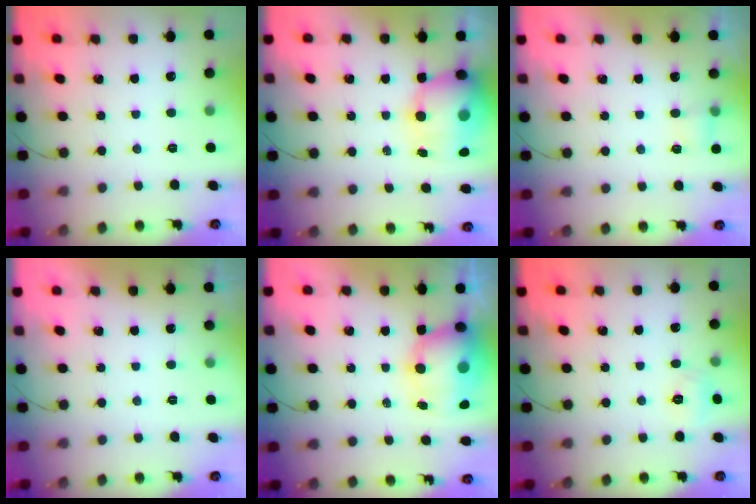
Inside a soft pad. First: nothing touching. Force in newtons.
{"total": 14.5, "press": 14.1, "slide": 3.4}
{"total": 5.0, "press": 3.8, "slide": 3.3}
{"total": 0.0}
{"total": 10.9, "press": 10.7, "slide": 2.1}
{"total": 5.2, "press": 5.0, "slide": 1.4}